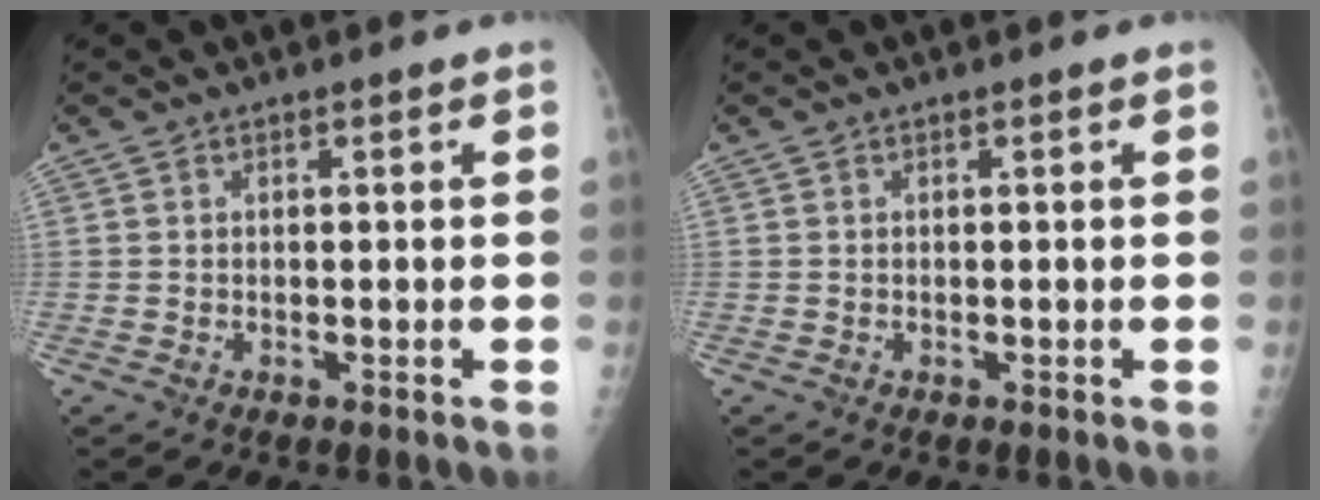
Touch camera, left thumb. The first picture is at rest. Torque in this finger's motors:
{"motor_torque": [0.05, -0.04, -0.09, -0.14, 0.00]}